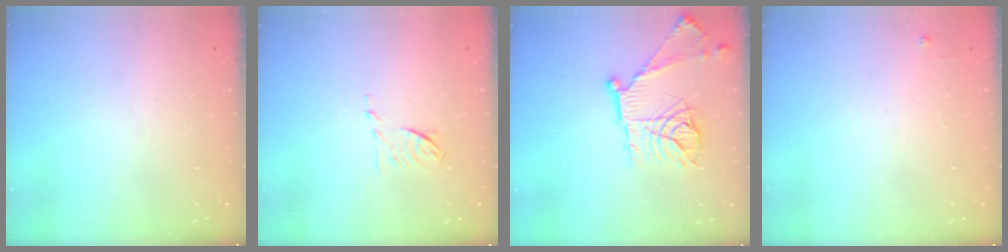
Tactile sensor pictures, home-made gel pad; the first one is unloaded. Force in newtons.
{"total": 6.3, "press": 6.2, "slide": 1.0}
{"total": 18.2, "press": 18.2, "slide": 1.2}
{"total": 2.4, "press": 2.4, "slide": 0.4}